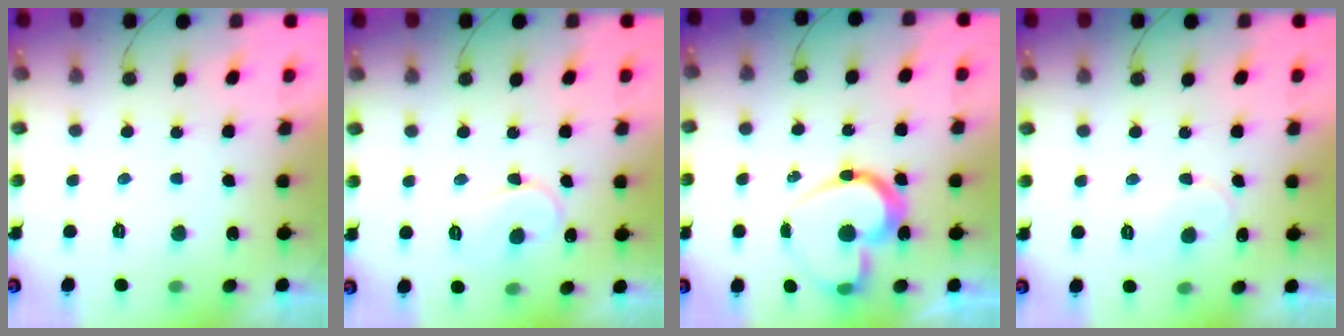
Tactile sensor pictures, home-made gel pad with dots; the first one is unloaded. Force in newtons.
{"total": 8.6, "press": 8.5, "slide": 0.8}
{"total": 15.7, "press": 15.6, "slide": 0.9}
{"total": 5.7, "press": 5.7, "slide": 0.6}